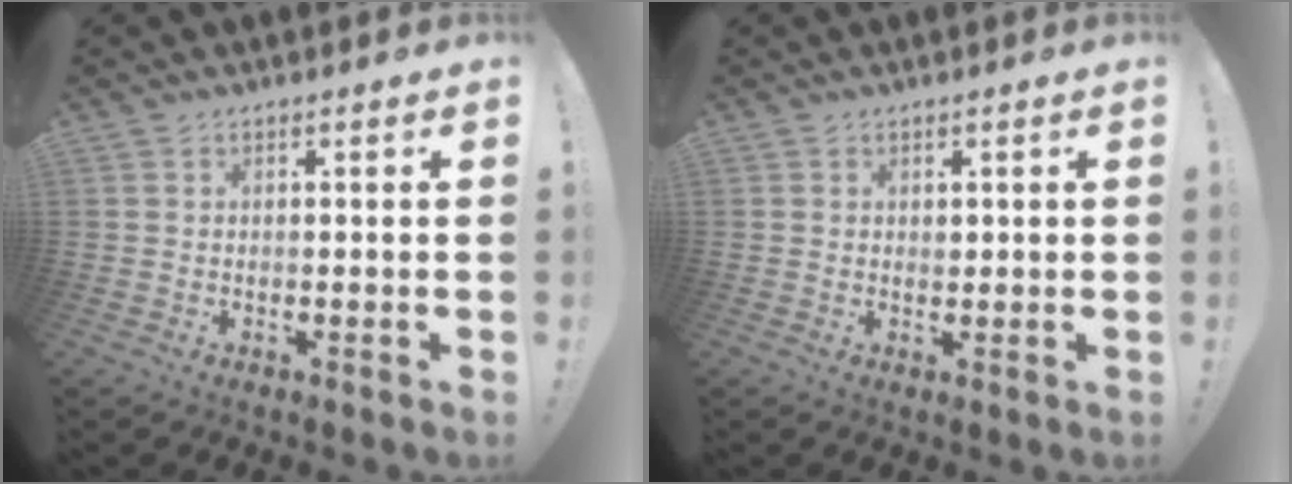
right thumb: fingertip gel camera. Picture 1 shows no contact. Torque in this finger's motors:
{"motor_torque": [-0.19, -0.29, 0.03, 0.25, 0.00]}